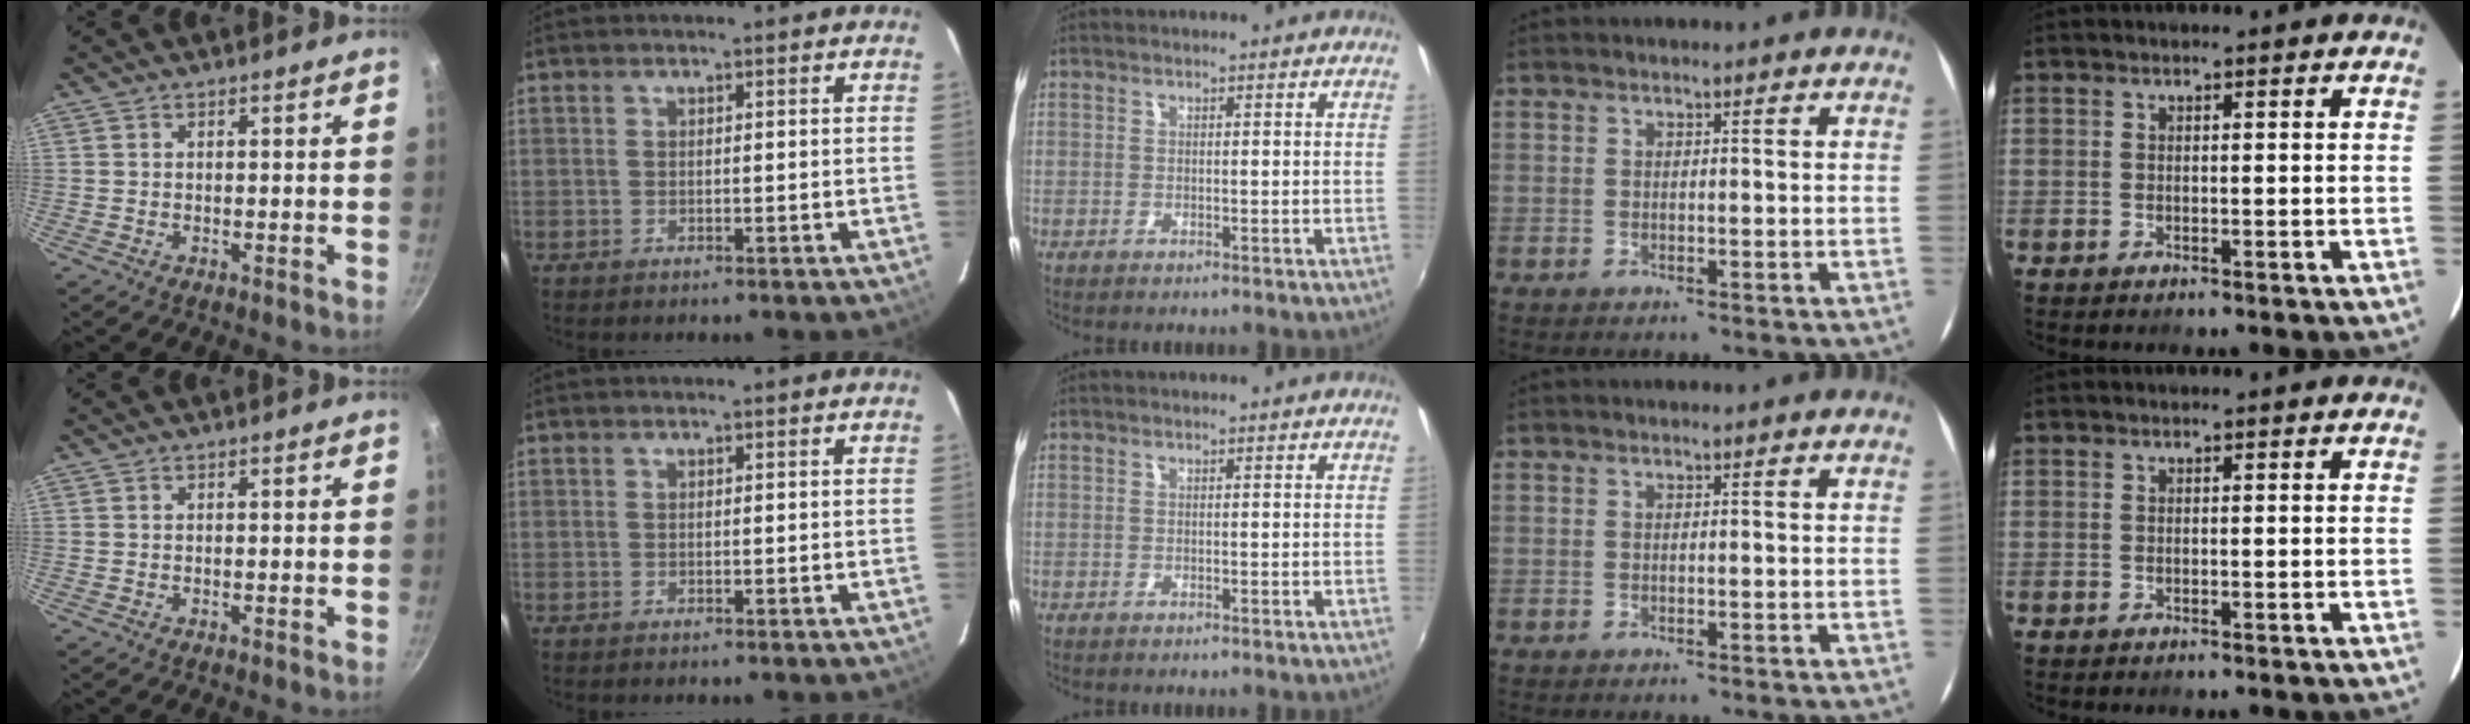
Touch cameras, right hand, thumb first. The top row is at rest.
{}